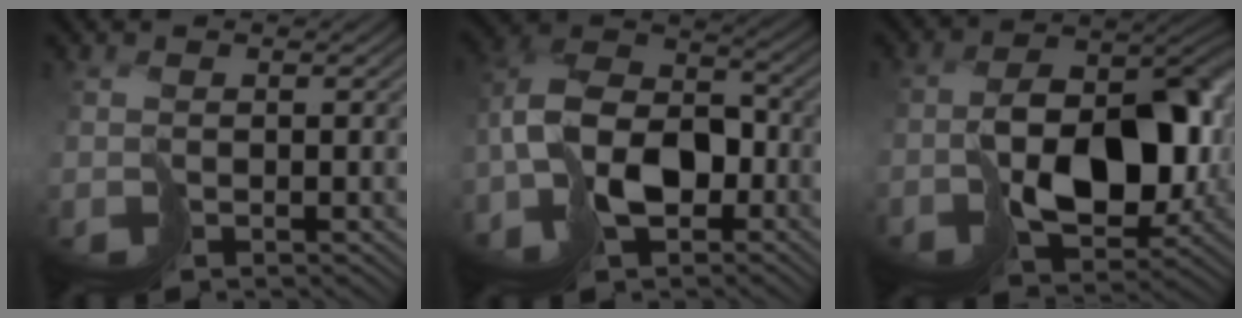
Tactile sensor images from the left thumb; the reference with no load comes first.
{"total": 9.8, "force": [-3.5, 6.3, 6.7], "torque": [-0.126, 0.011, -0.078]}
{"total": 11.6, "force": [-2.2, 7.4, 8.7], "torque": [-0.112, 0.002, -0.031]}